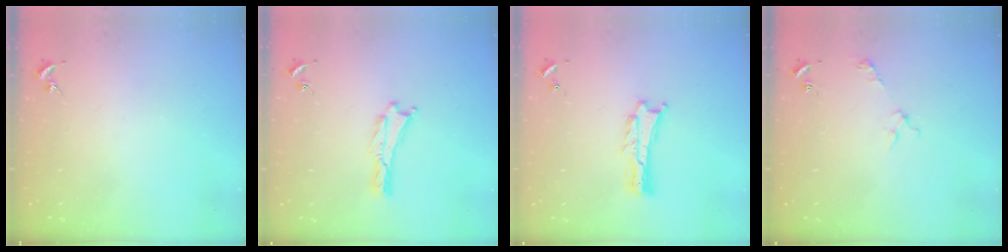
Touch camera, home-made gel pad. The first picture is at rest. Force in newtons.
{"total": 0.0}
{"total": 0.8, "press": 0.8, "slide": 0.2}
{"total": 3.3, "press": 3.3, "slide": 0.4}